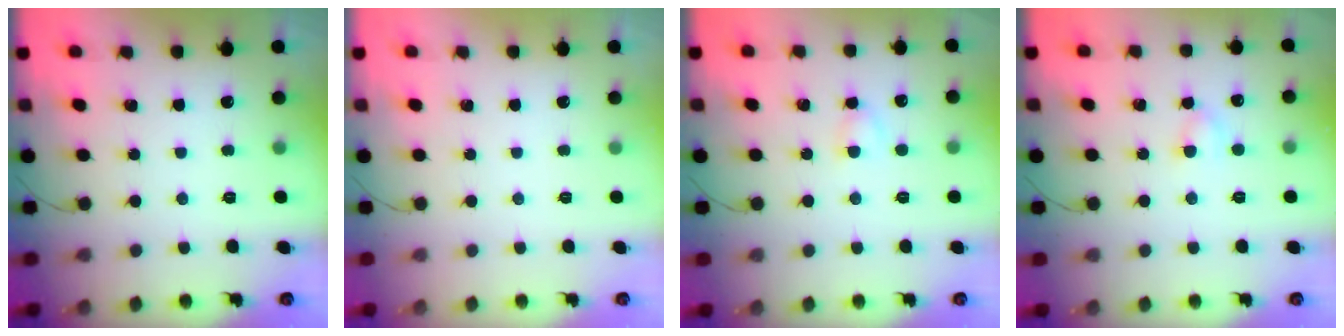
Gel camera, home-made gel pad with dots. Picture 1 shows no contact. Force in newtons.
{"total": 0.0}
{"total": 2.7, "press": 2.5, "slide": 1.0}
{"total": 3.3, "press": 3.1, "slide": 1.3}